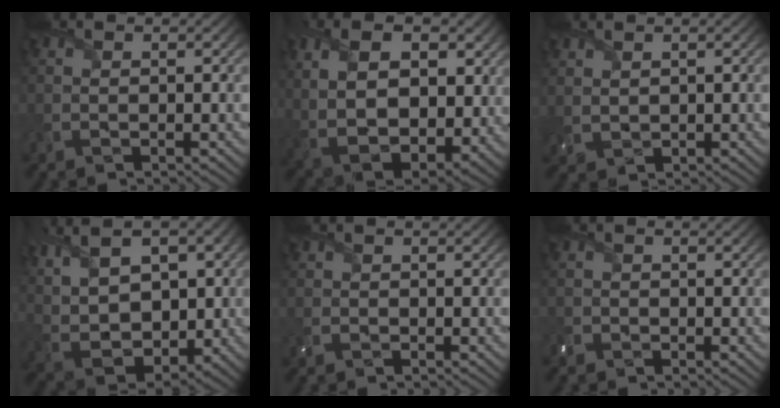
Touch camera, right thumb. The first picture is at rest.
{"total": 15.5, "force": [2.7, 10.0, 11.5], "torque": [-0.223, -0.004, 0.063]}
{"total": 1.8, "force": [1.2, 1.0, 0.9], "torque": [-0.029, 0.001, 0.030]}
{"total": 14.1, "force": [3.4, 8.7, 10.6], "torque": [-0.223, 0.016, 0.073]}
{"total": 1.1, "force": [-0.7, 0.7, 0.4], "torque": [-0.009, -0.002, -0.016]}
{"total": 1.7, "force": [-1.3, 1.1, 0.1], "torque": [-0.004, -0.005, -0.030]}